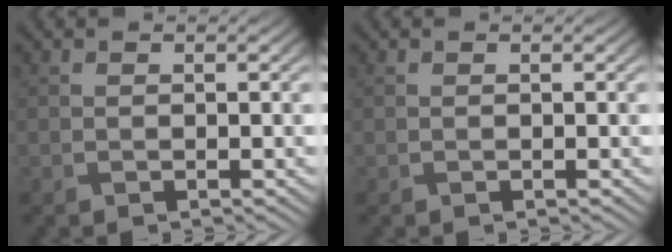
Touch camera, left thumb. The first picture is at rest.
{"total": 0.0}